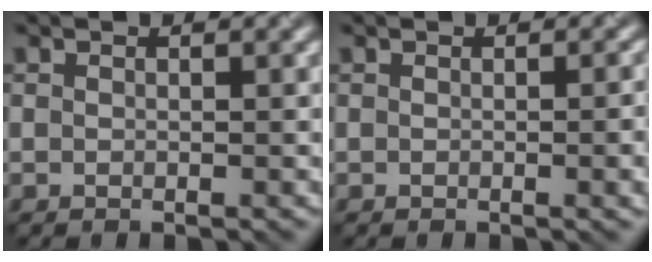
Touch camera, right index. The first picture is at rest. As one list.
[{"total": 3.0, "force": [-0.2, 1.1, 2.8], "torque": [-0.020, 0.004, 0.002]}]